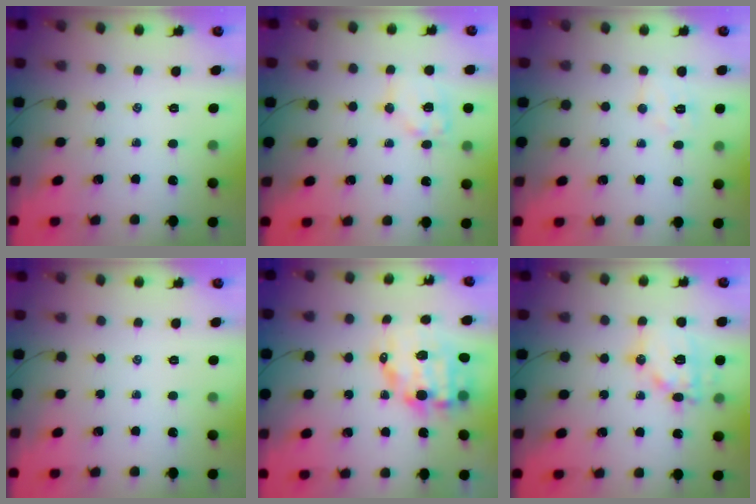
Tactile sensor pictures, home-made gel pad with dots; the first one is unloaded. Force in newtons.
{"total": 10.1, "press": 10.0, "slide": 1.5}
{"total": 6.8, "press": 6.7, "slide": 1.2}
{"total": 0.0}
{"total": 13.0, "press": 12.7, "slide": 2.9}
{"total": 14.0, "press": 13.9, "slide": 1.7}